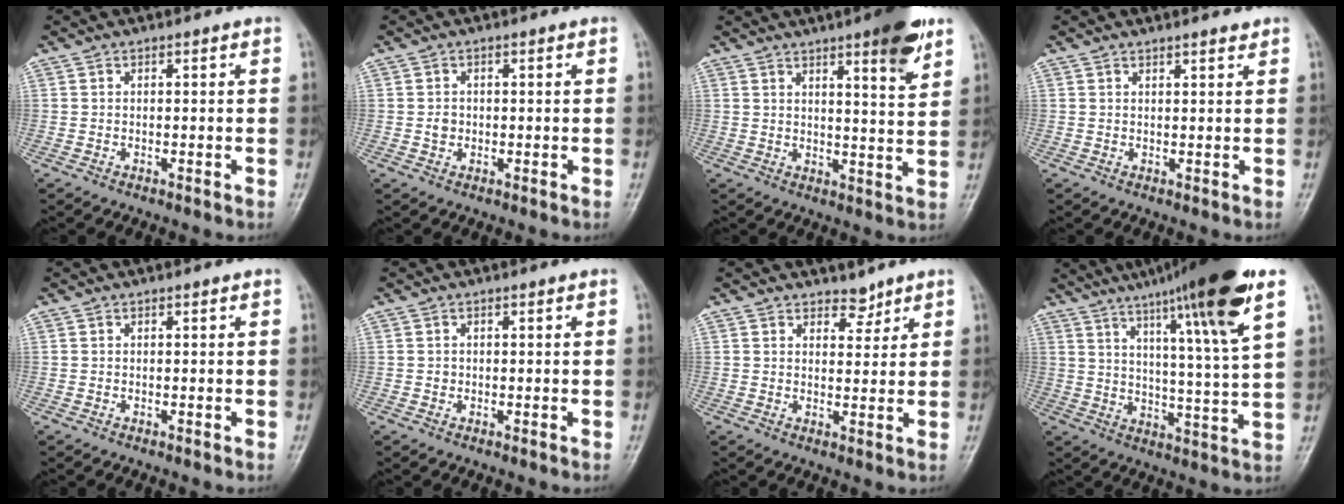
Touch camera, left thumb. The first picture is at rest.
{"total": 1.7, "force": [-0.1, 1.5, 0.8], "torque": [-0.006, 0.003, -0.001]}
{"total": 9.8, "force": [5.9, 1.6, 7.6], "torque": [-0.093, -0.032, 0.078]}
{"total": 1.7, "force": [1.5, 0.3, 0.8], "torque": [-0.010, -0.011, 0.023]}
{"total": 0.0}
{"total": 0.7, "force": [0.0, 0.7, 0.2], "torque": [0.001, 0.002, 0.000]}
{"total": 3.0, "force": [2.5, 1.5, 0.7], "torque": [0.011, -0.018, 0.036]}
{"total": 20.7, "force": [12.2, 0.8, 16.8], "torque": [-0.246, -0.038, 0.179]}